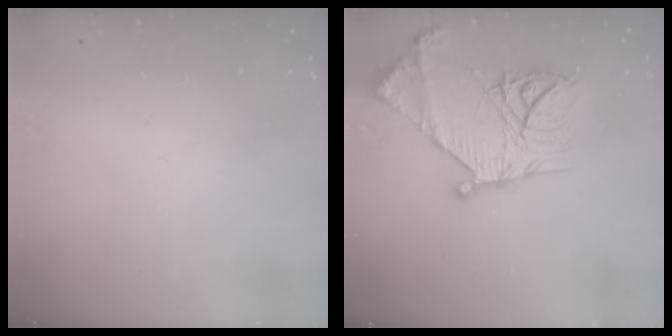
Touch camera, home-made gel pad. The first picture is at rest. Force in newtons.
{"total": 22.5, "press": 22.4, "slide": 2.2}